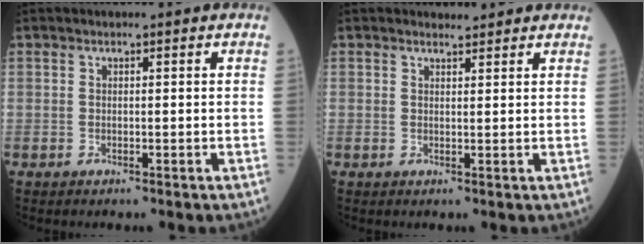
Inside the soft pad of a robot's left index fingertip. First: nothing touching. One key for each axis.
{"total": 1.8, "fx": 1.7, "fy": 0.7, "fz": 0.0, "tx": 0.000, "ty": 0.006, "tz": 0.023}